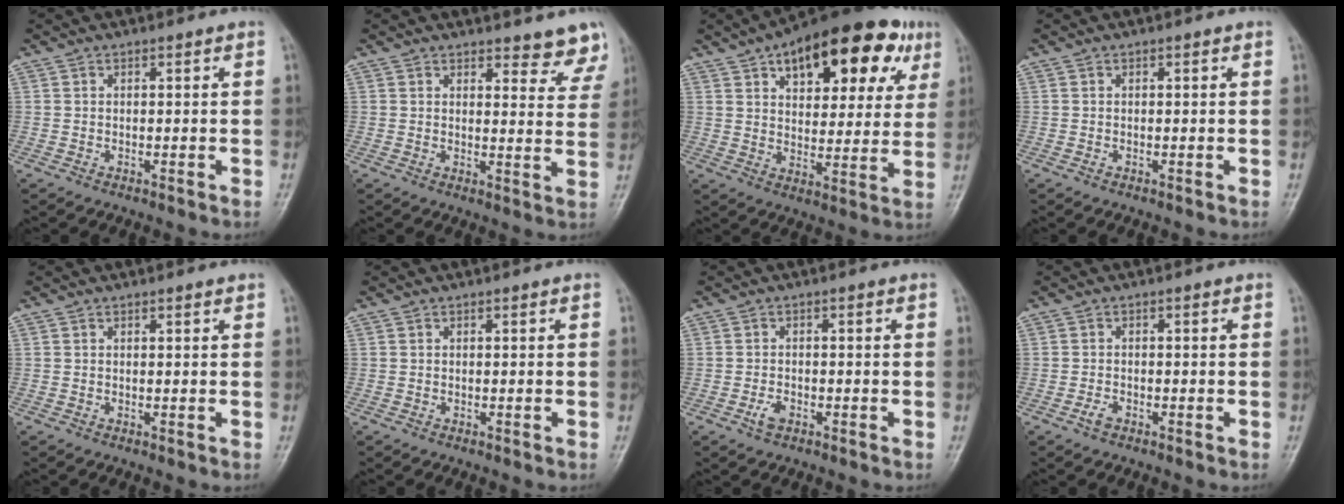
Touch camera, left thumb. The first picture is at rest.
{"total": 6.7, "force": [6.0, 2.2, 1.9], "torque": [0.015, -0.039, 0.055]}
{"total": 22.7, "force": [10.9, 11.1, 16.5], "torque": [-0.198, 0.000, 0.156]}
{"total": 0.0}
{"total": 0.6, "force": [0.4, 0.1, 0.3], "torque": [-0.007, -0.002, 0.006]}
{"total": 0.0}
{"total": 2.2, "force": [-1.1, 1.2, 1.4], "torque": [-0.029, 0.004, -0.021]}
{"total": 1.5, "force": [-0.9, 0.8, 0.9], "torque": [-0.020, 0.003, -0.020]}